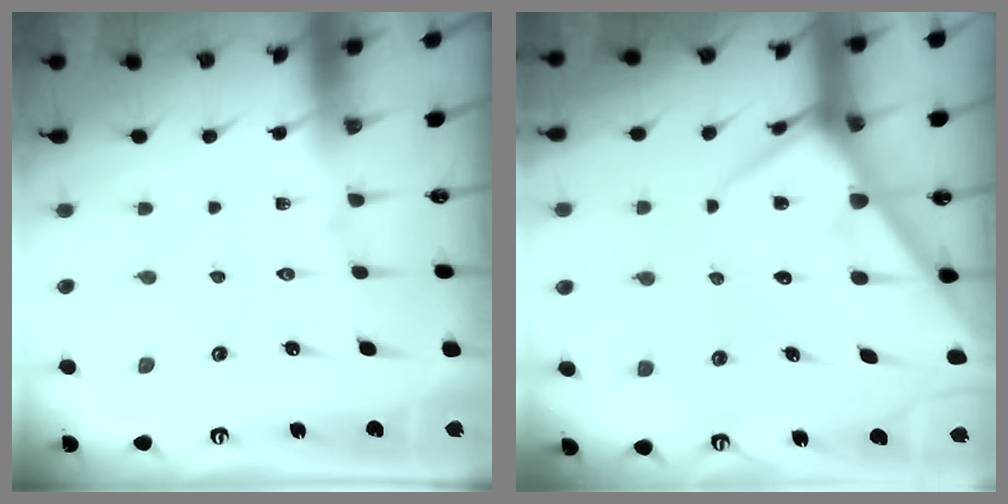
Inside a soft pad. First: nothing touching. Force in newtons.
{"total": 7.5, "press": 7.5, "slide": 0.8}